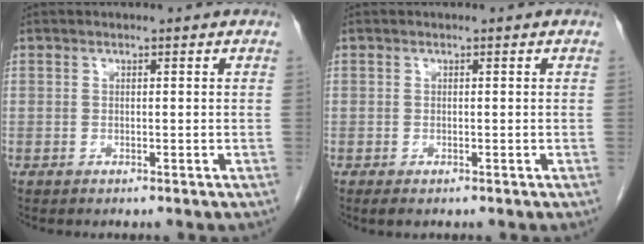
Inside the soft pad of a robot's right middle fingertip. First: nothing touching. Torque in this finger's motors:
{"motor_torque": [0.45, -0.24, -0.05, -0.01]}